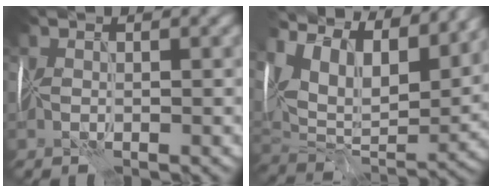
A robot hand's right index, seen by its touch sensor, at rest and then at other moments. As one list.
[{"total": 14.0, "force": [8.0, 7.8, 8.5], "torque": [-0.185, 0.040, 0.150]}]